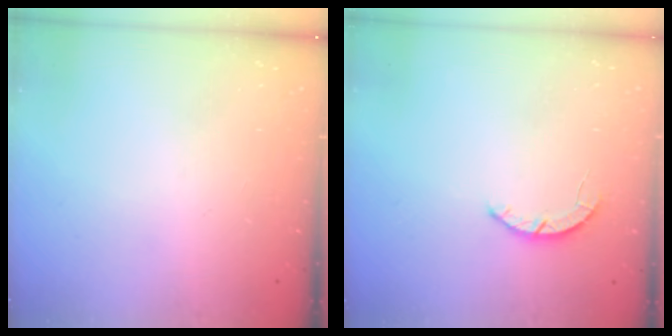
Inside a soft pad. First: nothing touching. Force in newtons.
{"total": 2.2, "press": 2.2, "slide": 0.3}